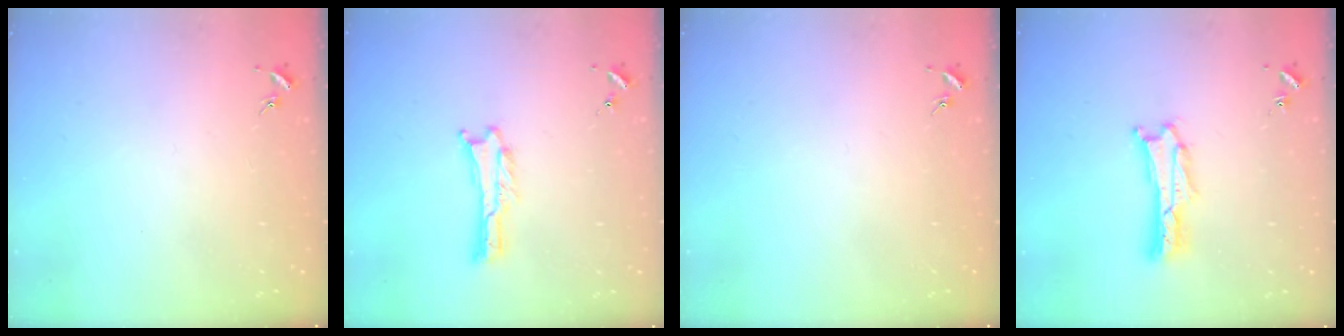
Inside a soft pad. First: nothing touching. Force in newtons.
{"total": 0.0}
{"total": 0.0}
{"total": 1.7, "press": 1.7, "slide": 0.3}